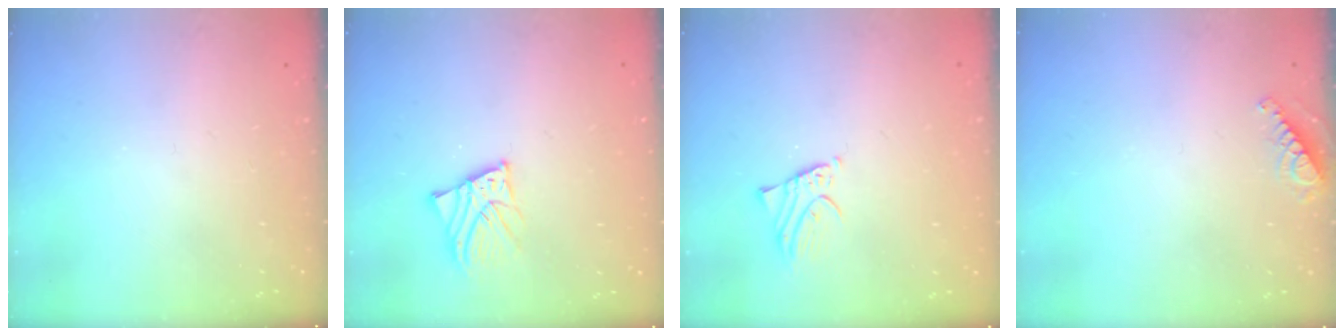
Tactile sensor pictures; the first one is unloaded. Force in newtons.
{"total": 4.1, "press": 4.1, "slide": 0.5}
{"total": 2.0, "press": 2.0, "slide": 0.3}
{"total": 5.3, "press": 5.3, "slide": 0.6}